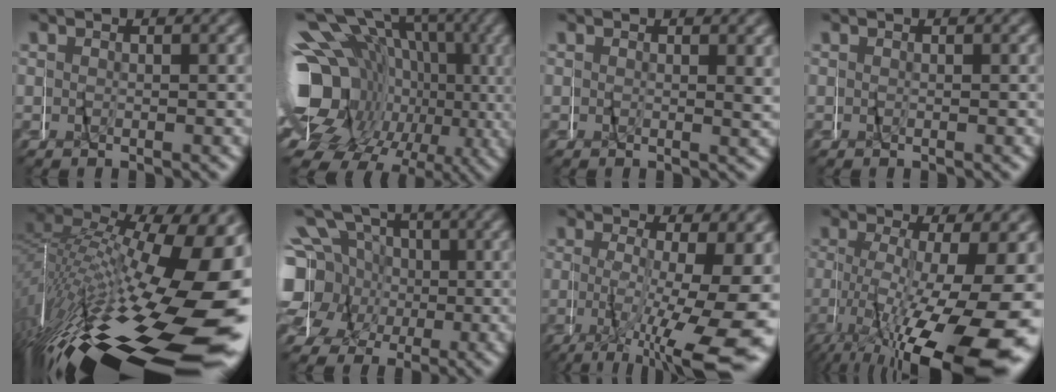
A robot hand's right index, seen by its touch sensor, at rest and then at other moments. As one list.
[{"total": 15.2, "force": [-0.6, 12.3, 8.9], "torque": [-0.154, -0.026, -0.006]}, {"total": 0.7, "force": [0.5, -0.1, 0.5], "torque": [0.000, 0.000, 0.008]}, {"total": 0.0}, {"total": 22.9, "force": [-6.5, 10.9, 19.1], "torque": [-0.273, -0.041, -0.066]}, {"total": 11.2, "force": [0.3, 10.2, 4.7], "torque": [-0.100, -0.011, -0.007]}, {"total": 8.4, "force": [-2.5, 2.2, 7.7], "torque": [-0.100, -0.013, -0.030]}, {"total": 12.4, "force": [-3.4, 4.4, 11.1], "torque": [-0.157, -0.019, -0.035]}]